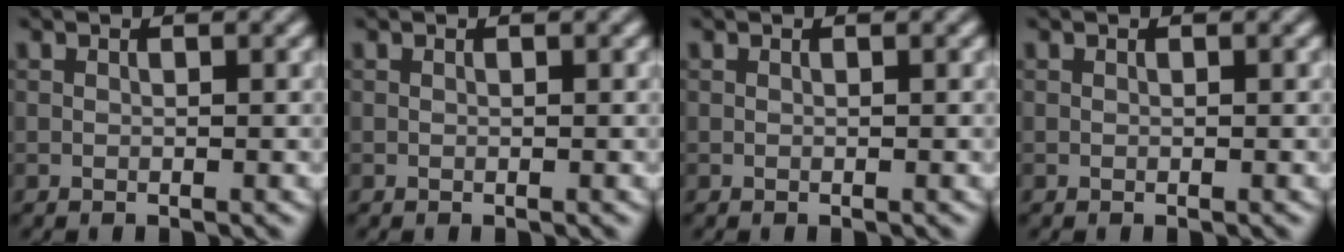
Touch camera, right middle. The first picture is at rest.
{"total": 0.0}
{"total": 0.0}
{"total": 0.0}